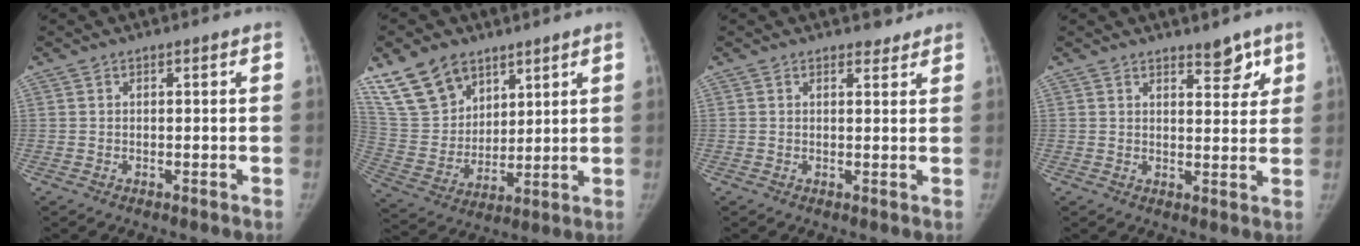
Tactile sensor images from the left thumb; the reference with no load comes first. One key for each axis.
{"total": 14.6, "fx": 9.8, "fy": 9.4, "fz": 5.5, "tx": -0.079, "ty": -0.043, "tz": 0.205}
{"total": 1.8, "fx": 1.6, "fy": 0.8, "fz": 0.1, "tx": 0.014, "ty": -0.012, "tz": 0.019}
{"total": 4.3, "fx": 3.1, "fy": 1.9, "fz": 2.4, "tx": -0.004, "ty": -0.020, "tz": 0.043}